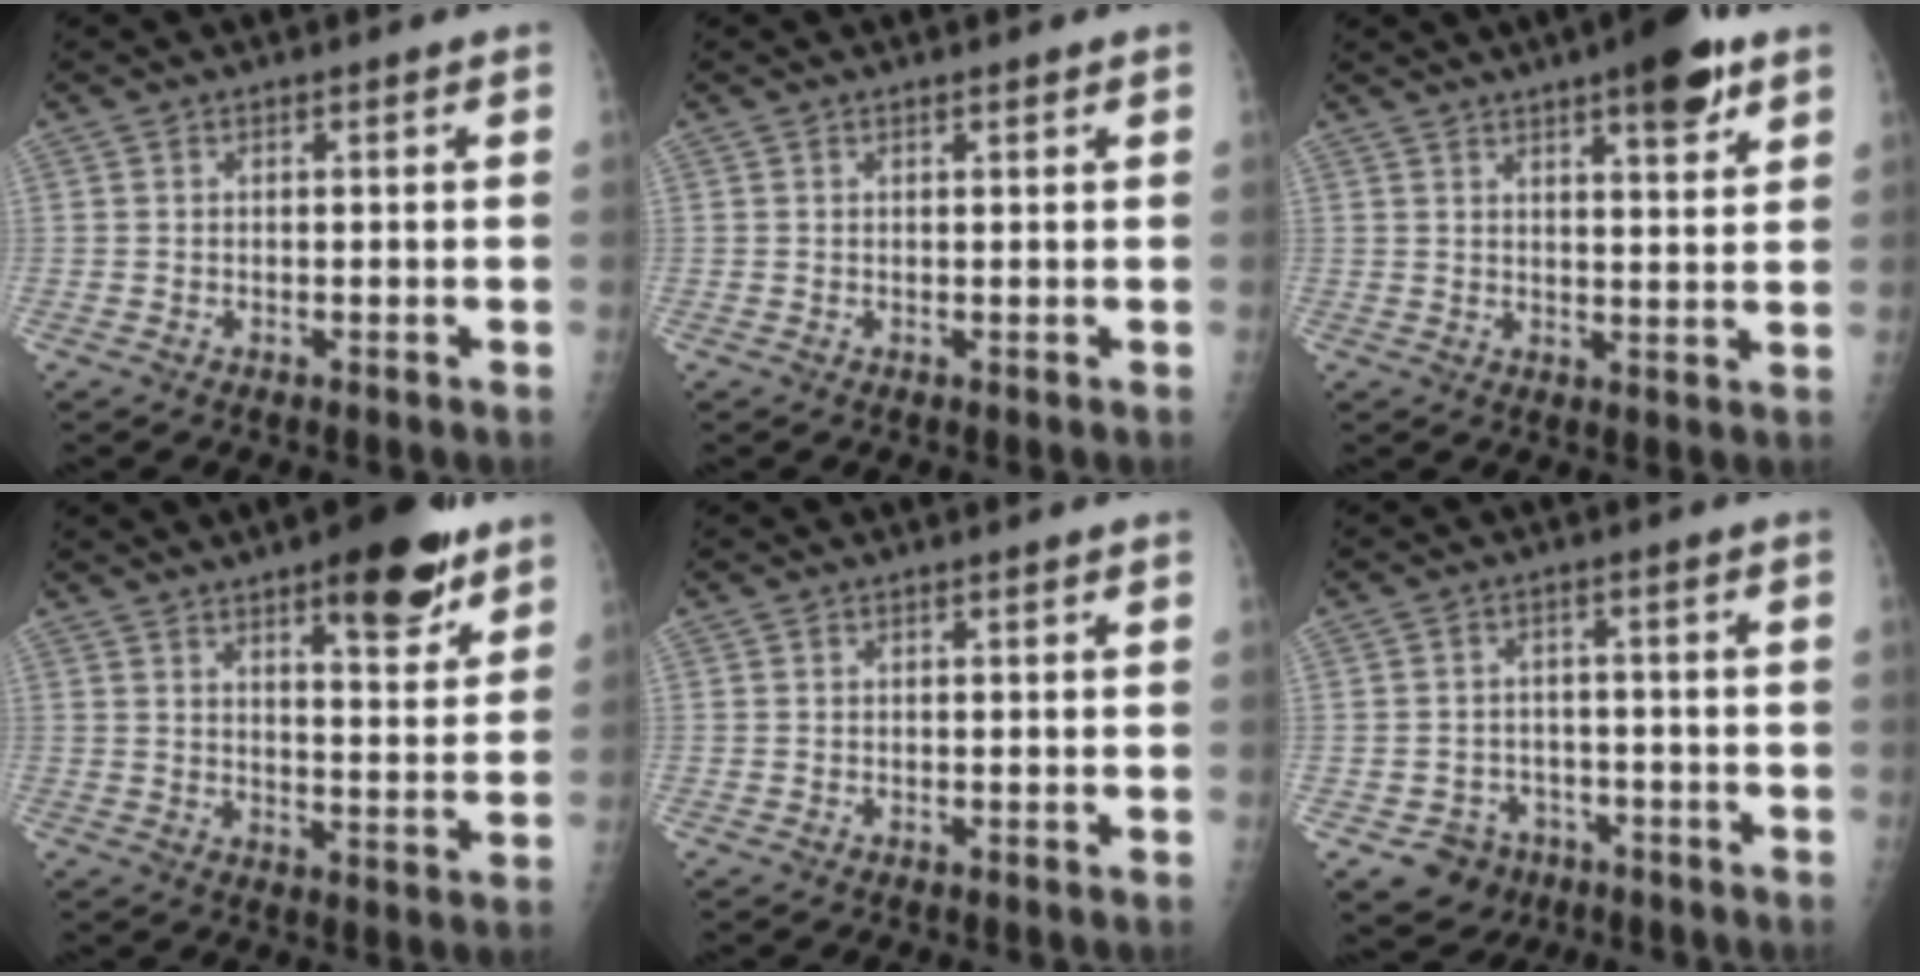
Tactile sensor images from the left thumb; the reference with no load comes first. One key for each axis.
{"total": 0.6, "fx": 0.5, "fy": 0.1, "fz": 0.4, "tx": -0.007, "ty": -0.002, "tz": 0.008}
{"total": 9.7, "fx": 5.8, "fy": 2.4, "fz": 7.4, "tx": -0.089, "ty": -0.026, "tz": 0.078}
{"total": 13.8, "fx": 8.5, "fy": 4.3, "fz": 9.9, "tx": -0.104, "ty": -0.045, "tz": 0.119}
{"total": 0.0}
{"total": 7.4, "fx": -3.8, "fy": 6.2, "fz": 1.4, "tx": -0.011, "ty": 0.030, "tz": -0.046}